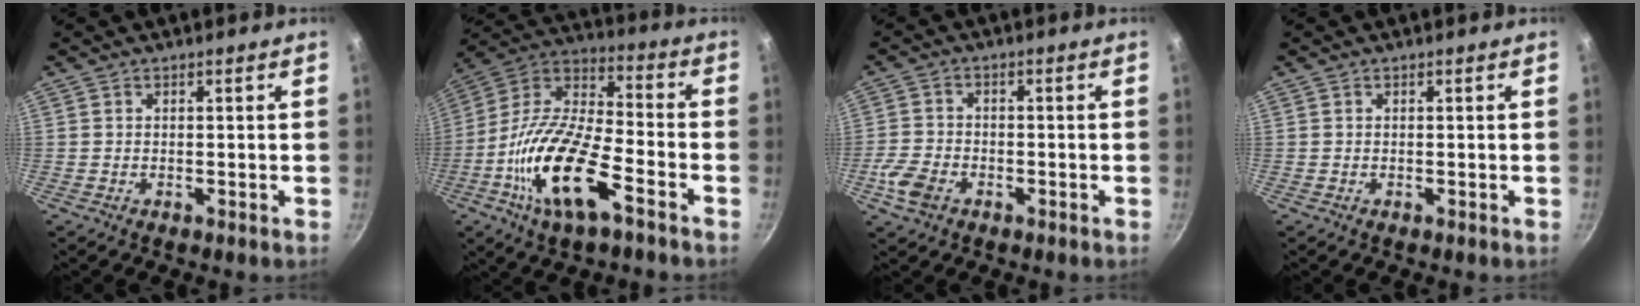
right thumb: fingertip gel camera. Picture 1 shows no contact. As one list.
[{"total": 20.2, "force": [-8.4, 7.8, 16.5], "torque": [-0.315, 0.041, -0.178]}, {"total": 5.9, "force": [-2.7, 4.0, 3.4], "torque": [-0.074, 0.018, -0.056]}, {"total": 0.0}]